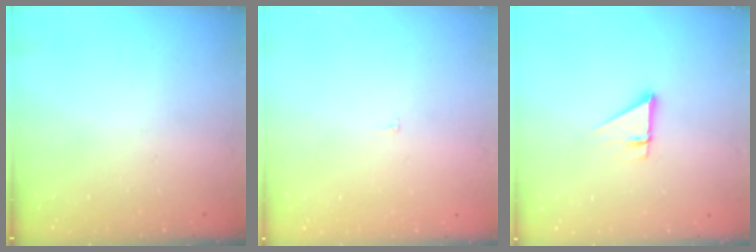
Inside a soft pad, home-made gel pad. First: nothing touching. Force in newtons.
{"total": 2.3, "press": 2.3, "slide": 0.2}
{"total": 2.7, "press": 2.7, "slide": 0.2}